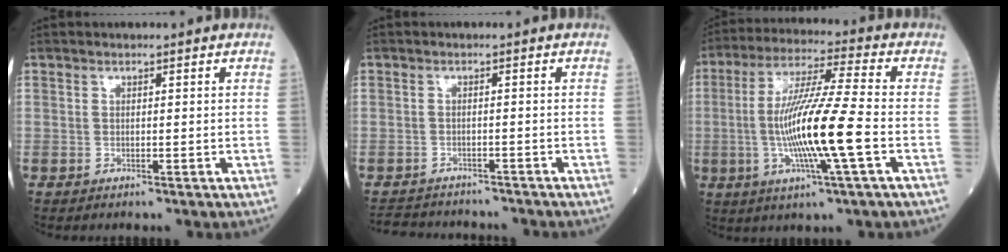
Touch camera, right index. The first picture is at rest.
{"total": 10.4, "force": [-9.8, 2.7, 2.1], "torque": [-0.042, 0.009, -0.134]}
{"total": 14.1, "force": [-2.8, -0.3, 13.9], "torque": [-0.269, -0.007, -0.057]}